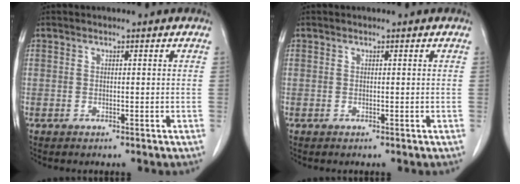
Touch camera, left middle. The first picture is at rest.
{"total": 0.0}